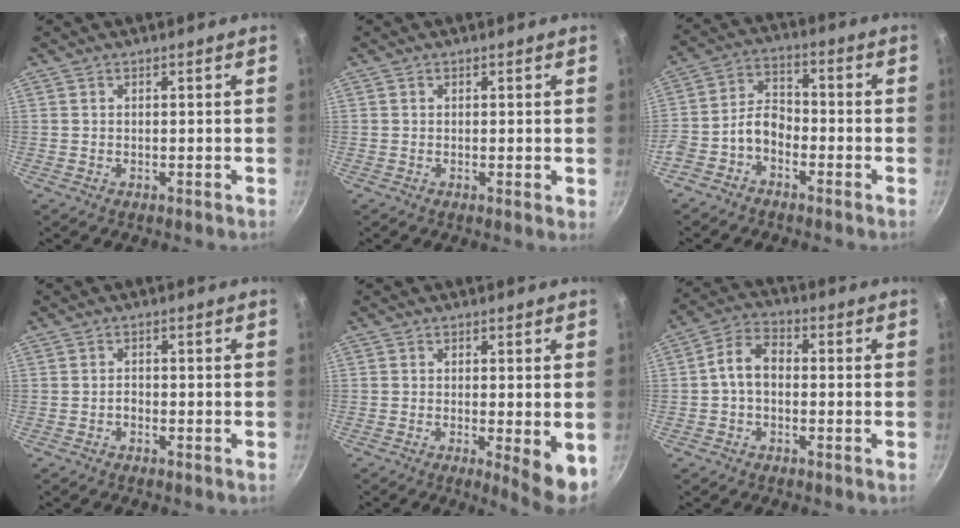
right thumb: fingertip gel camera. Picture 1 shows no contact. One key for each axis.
{"total": 1.0, "fx": 0.0, "fy": 0.2, "fz": 0.9, "tx": -0.014, "ty": -0.005, "tz": -0.002}
{"total": 7.2, "fx": -3.4, "fy": 4.6, "fz": 4.3, "tx": -0.070, "ty": 0.053, "tz": -0.077}
{"total": 1.0, "fx": -0.7, "fy": 0.6, "fz": 0.5, "tx": -0.007, "ty": 0.009, "tz": -0.013}
{"total": 6.2, "fx": -1.1, "fy": 1.2, "fz": 6.0, "tx": -0.075, "ty": -0.011, "tz": -0.012}
{"total": 6.6, "fx": -0.5, "fy": 4.6, "fz": 4.7, "tx": -0.077, "ty": 0.027, "tz": -0.022}